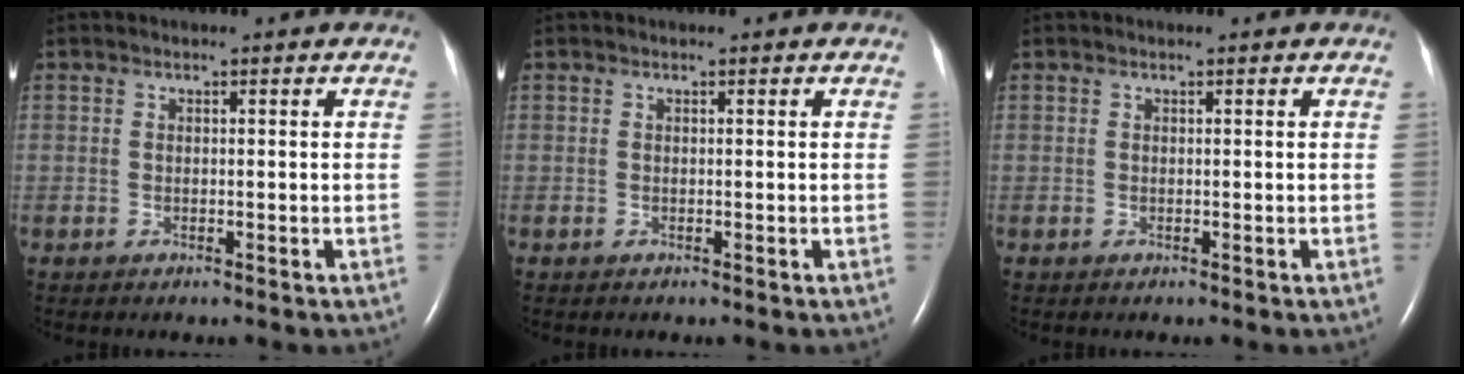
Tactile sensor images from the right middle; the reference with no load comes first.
{"total": 0.0}
{"total": 0.0}